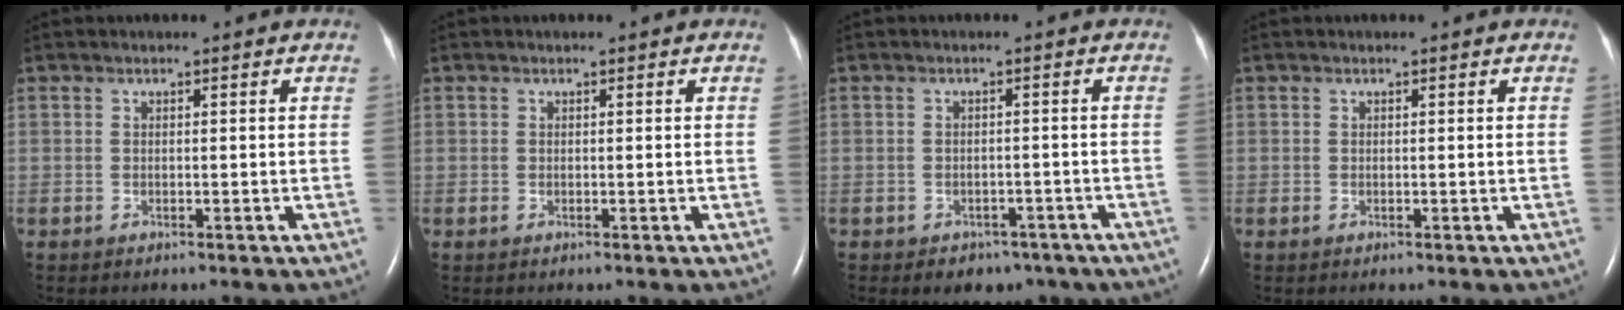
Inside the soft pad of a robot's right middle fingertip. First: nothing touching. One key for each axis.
{"total": 0.0}
{"total": 5.1, "fx": -3.7, "fy": 3.3, "fz": 1.2, "tx": -0.014, "ty": 0.016, "tz": -0.035}
{"total": 0.0}